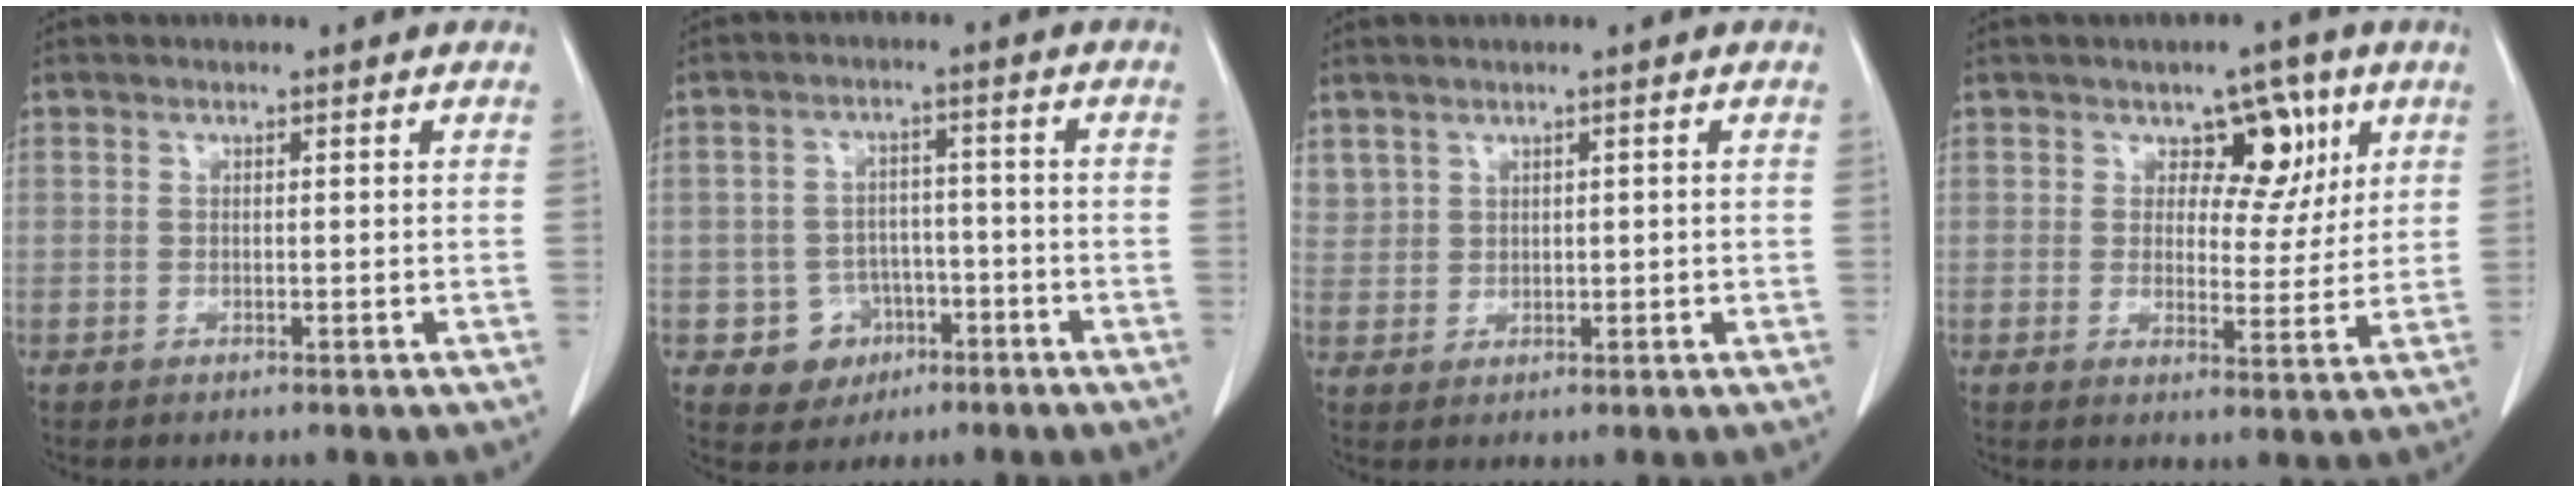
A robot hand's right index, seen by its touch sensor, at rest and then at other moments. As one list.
[{"total": 5.9, "force": [-2.5, 5.3, 0.8], "torque": [-0.005, 0.014, -0.030]}, {"total": 3.1, "force": [2.1, 2.3, 0.4], "torque": [-0.004, 0.007, 0.050]}, {"total": 6.6, "force": [3.1, 4.1, 4.2], "torque": [-0.039, 0.005, 0.044]}]